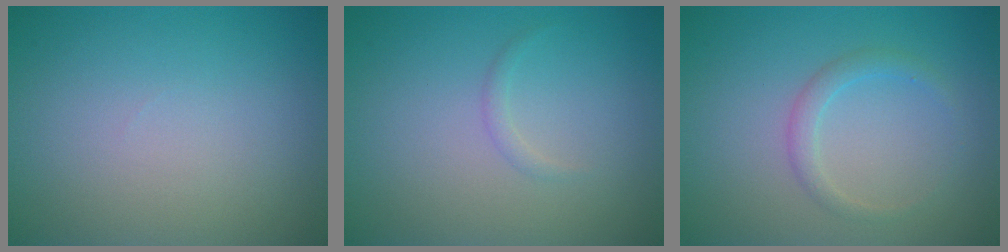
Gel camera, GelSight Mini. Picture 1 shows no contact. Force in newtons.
{"total": 0.7, "press": 0.7, "slide": 0.0}
{"total": 1.6, "press": 1.6, "slide": 0.1}